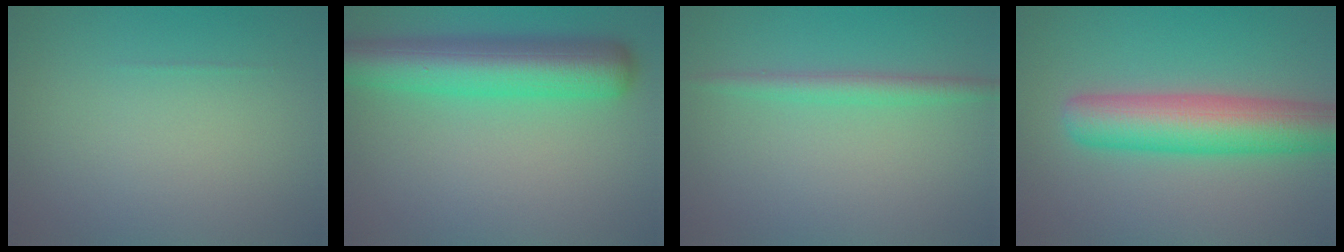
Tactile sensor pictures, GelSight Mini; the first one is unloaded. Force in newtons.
{"total": 7.8, "press": 7.8, "slide": 0.2}
{"total": 2.1, "press": 2.1, "slide": 0.2}
{"total": 7.4, "press": 7.4, "slide": 0.2}